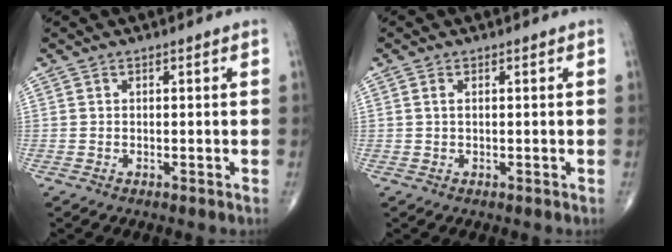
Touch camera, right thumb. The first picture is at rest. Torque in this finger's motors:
{"motor_torque": [-0.03, 0.04, 0.15, 0.22, -0.02]}